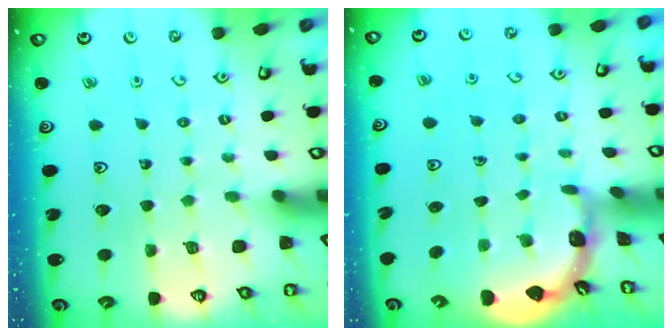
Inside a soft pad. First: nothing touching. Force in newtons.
{"total": 1.6, "press": 1.6, "slide": 0.1}